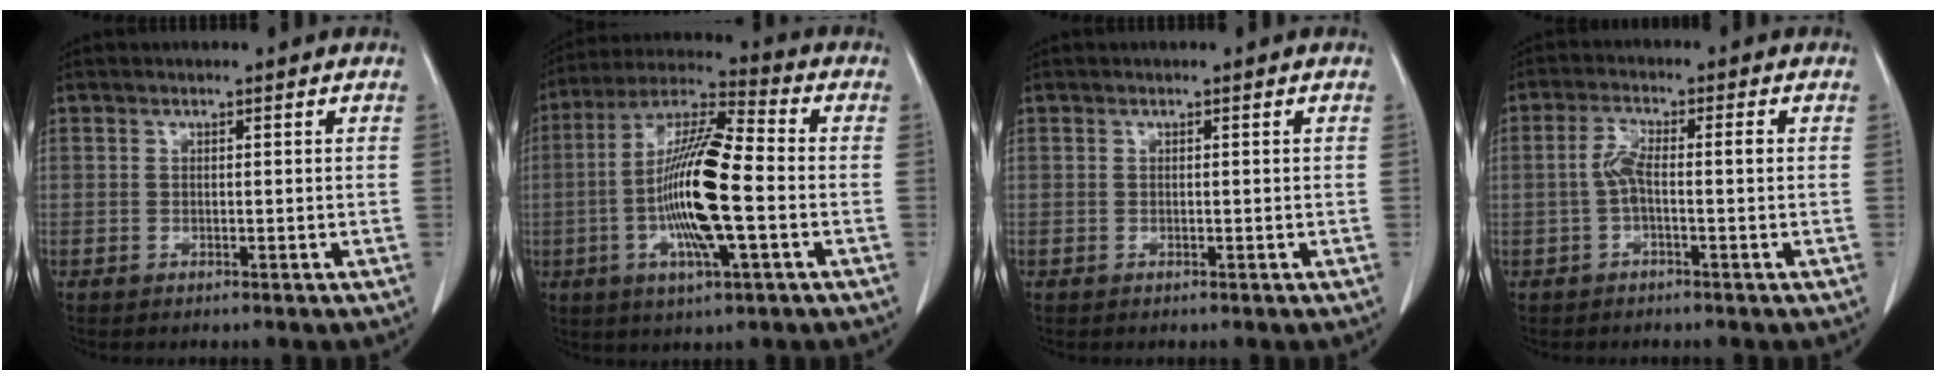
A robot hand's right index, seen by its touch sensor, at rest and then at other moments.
{"total": 15.6, "force": [-2.6, 1.9, 15.2], "torque": [-0.295, 0.000, -0.052]}
{"total": 0.0}
{"total": 4.1, "force": [-0.5, 0.8, 3.9], "torque": [-0.083, 0.018, -0.010]}